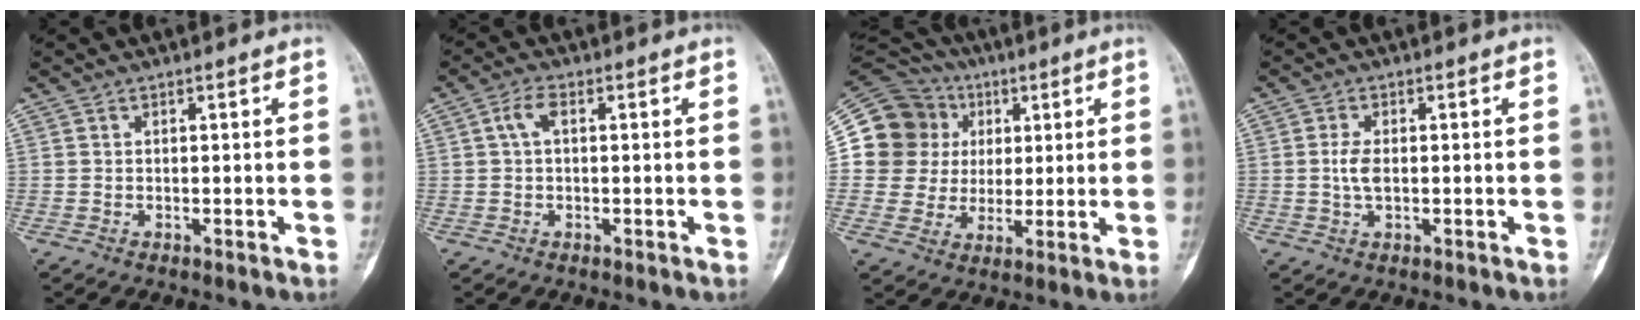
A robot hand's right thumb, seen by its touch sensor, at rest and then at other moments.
{"total": 3.0, "force": [0.5, 1.5, 2.5], "torque": [-0.052, 0.011, 0.008]}
{"total": 16.3, "force": [3.6, 15.4, 3.5], "torque": [-0.038, 0.042, 0.073]}
{"total": 3.1, "force": [0.0, 1.6, 2.7], "torque": [-0.057, 0.002, -0.001]}